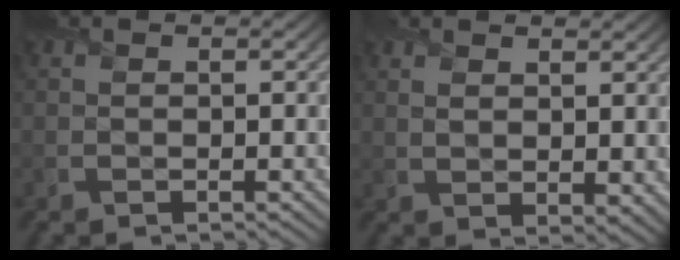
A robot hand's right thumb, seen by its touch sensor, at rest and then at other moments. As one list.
[{"total": 3.3, "force": [2.0, 1.3, 2.3], "torque": [-0.049, -0.004, 0.048]}]